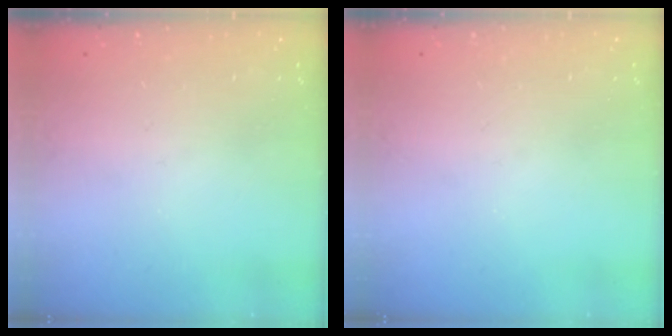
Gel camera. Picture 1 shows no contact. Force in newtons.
{"total": 0.0}